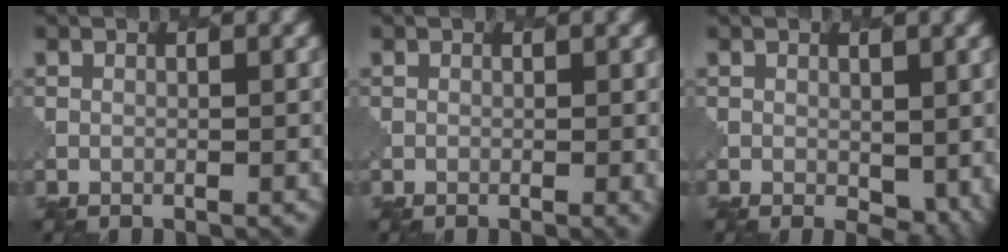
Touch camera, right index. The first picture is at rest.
{"total": 1.1, "force": [-0.1, 0.3, 1.0], "torque": [-0.012, -0.001, 0.001]}
{"total": 4.0, "force": [0.2, 2.4, 3.2], "torque": [-0.050, -0.014, 0.013]}